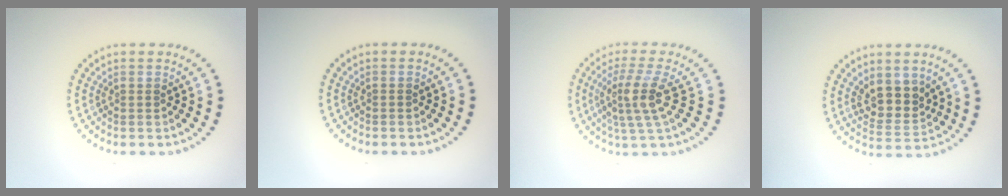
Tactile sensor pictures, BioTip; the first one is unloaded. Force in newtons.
{"total": 0.0}
{"total": 3.8, "press": 2.8, "slide": 2.7}
{"total": 3.4, "press": 3.0, "slide": 1.5}